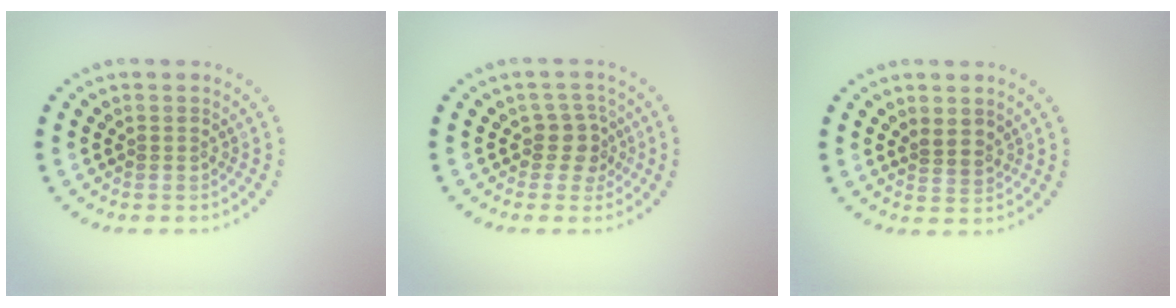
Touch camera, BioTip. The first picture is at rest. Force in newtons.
{"total": 2.4, "press": 1.9, "slide": 1.5}
{"total": 1.6, "press": 1.4, "slide": 0.8}